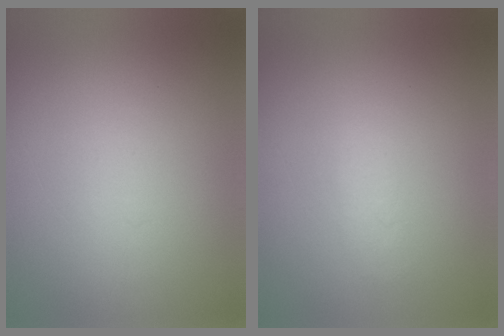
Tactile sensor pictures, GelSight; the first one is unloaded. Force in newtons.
{"total": 1.4}